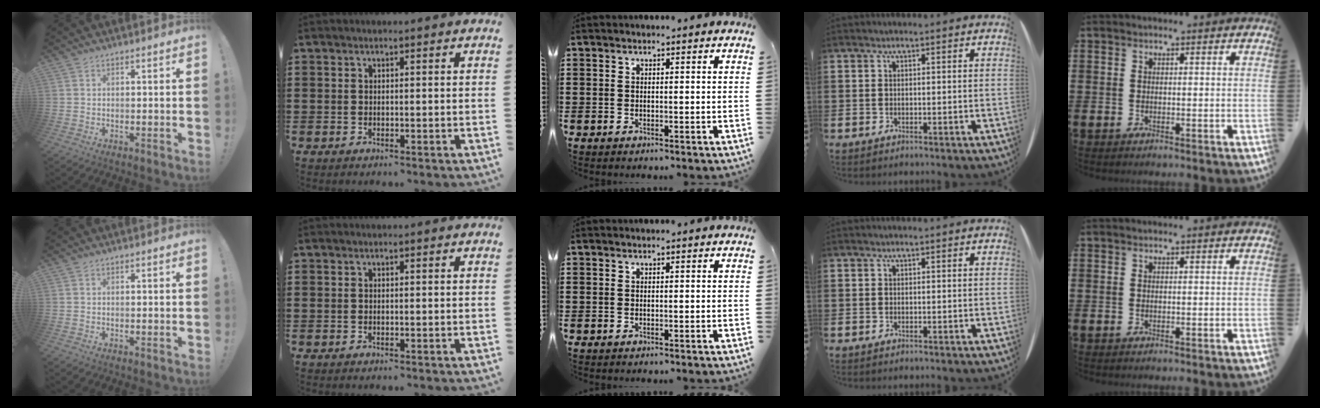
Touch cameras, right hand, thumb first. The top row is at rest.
{}